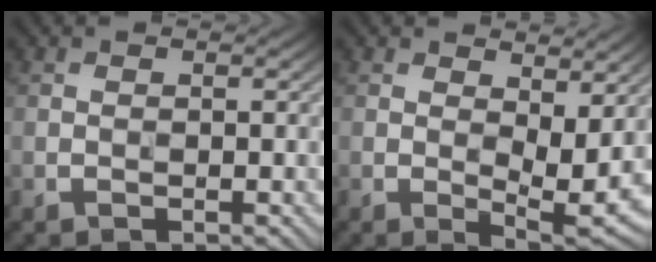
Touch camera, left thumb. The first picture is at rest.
{"total": 6.8, "force": [2.0, 2.8, 5.8], "torque": [-0.098, -0.003, 0.035]}